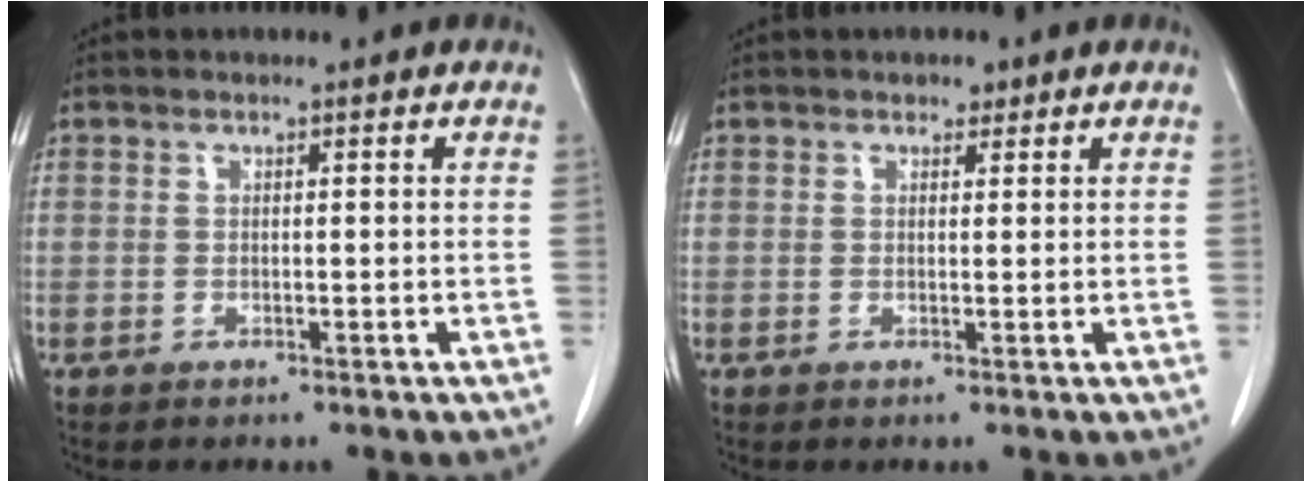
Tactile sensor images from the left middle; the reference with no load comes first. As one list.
[{"total": 1.2, "force": [0.8, 0.8, 0.4], "torque": [-0.006, -0.001, 0.010]}]